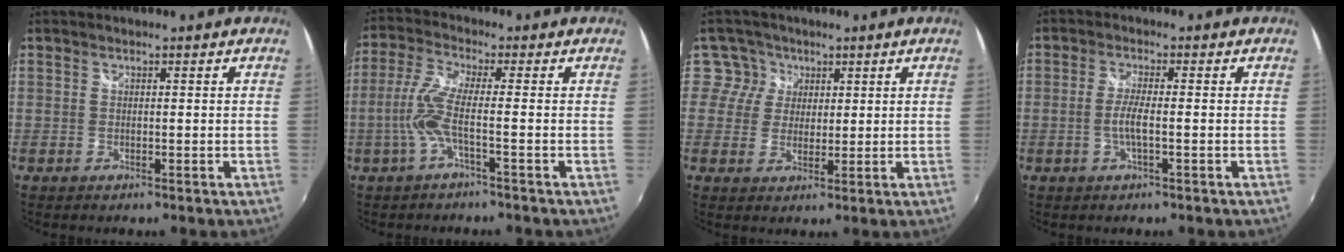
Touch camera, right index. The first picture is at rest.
{"total": 6.1, "force": [-2.0, -0.1, 5.8], "torque": [-0.135, -0.003, -0.036]}
{"total": 4.7, "force": [1.7, 4.3, -0.1], "torque": [0.023, 0.008, 0.022]}
{"total": 3.3, "force": [-0.9, 0.1, 3.1], "torque": [-0.063, -0.002, -0.019]}